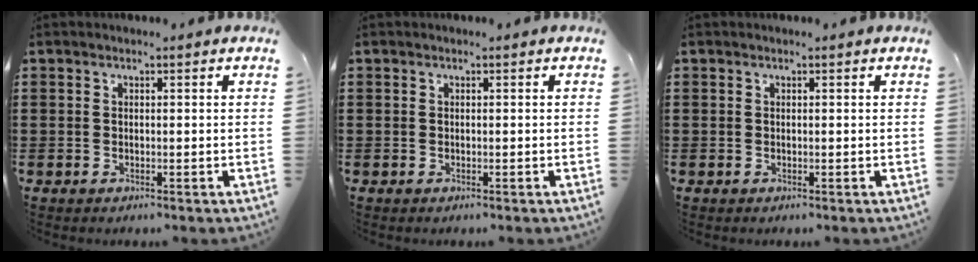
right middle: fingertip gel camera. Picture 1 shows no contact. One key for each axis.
{"total": 0.0}
{"total": 0.0}